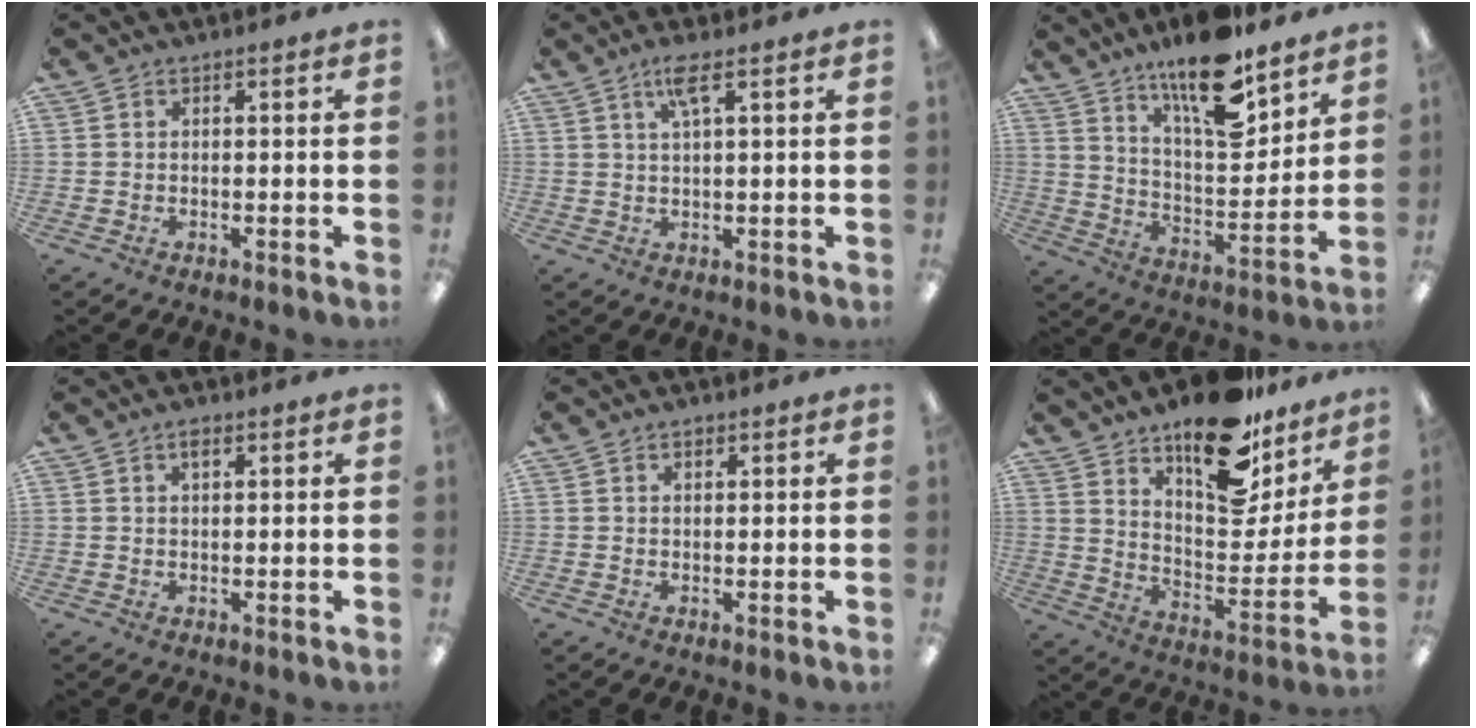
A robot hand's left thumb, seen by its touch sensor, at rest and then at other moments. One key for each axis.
{"total": 3.2, "fx": 1.8, "fy": 0.6, "fz": 2.6, "tx": -0.057, "ty": 0.006, "tz": 0.029}
{"total": 17.2, "fx": 12.5, "fy": 5.4, "fz": 10.4, "tx": -0.170, "ty": -0.083, "tz": 0.209}
{"total": 1.8, "fx": 1.1, "fy": 0.7, "fz": 1.3, "tx": -0.020, "ty": 0.000, "tz": 0.018}
{"total": 1.0, "fx": 0.8, "fy": 0.5, "fz": 0.5, "tx": -0.002, "ty": -0.002, "tz": 0.012}
{"total": 21.1, "fx": 15.6, "fy": 9.0, "fz": 11.1, "tx": -0.150, "ty": -0.110, "tz": 0.266}